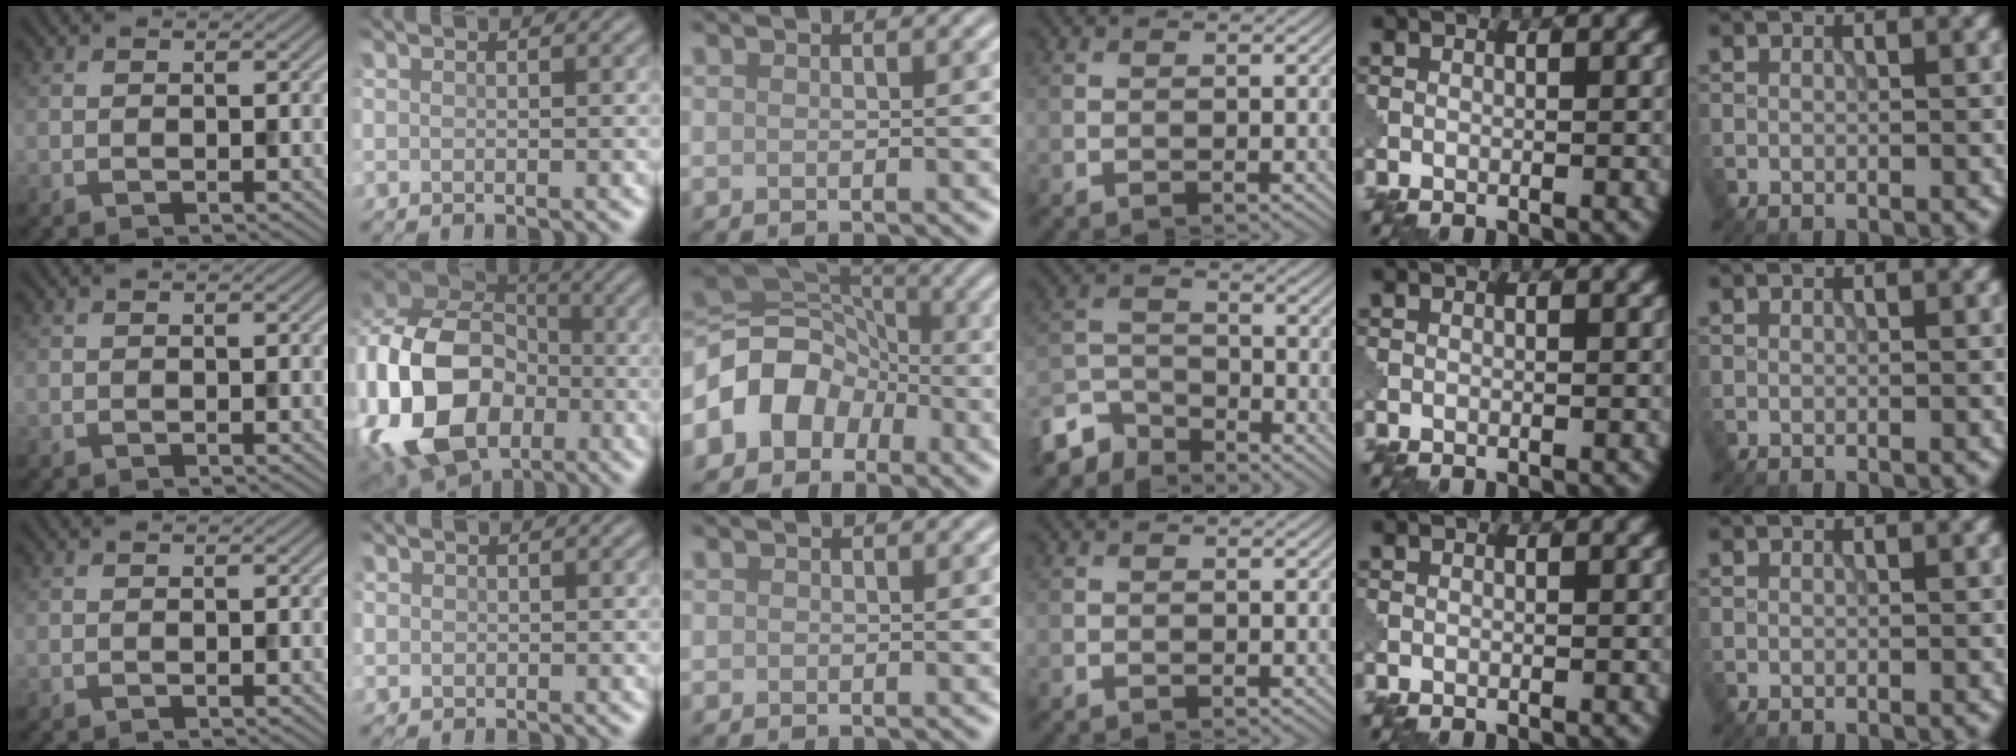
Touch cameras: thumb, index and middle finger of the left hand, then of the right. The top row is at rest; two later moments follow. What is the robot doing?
{"motion": "assemble", "object": "puzzle pieces"}